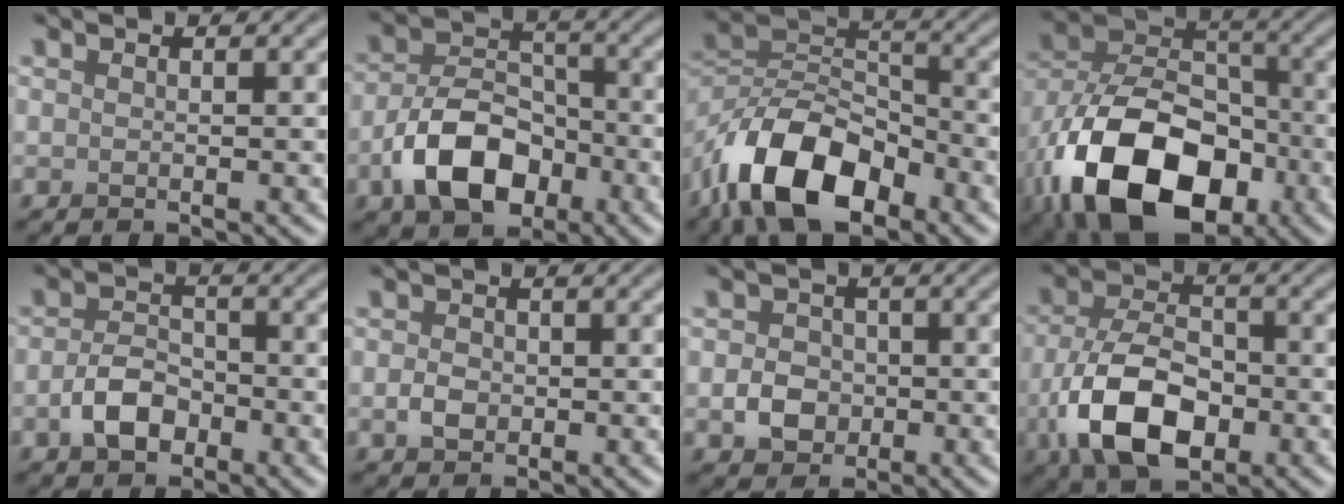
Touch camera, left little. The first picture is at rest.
{"total": 7.7, "force": [-3.3, 4.8, 4.9], "torque": [-0.085, 0.000, -0.063]}
{"total": 10.9, "force": [-6.6, 5.4, 6.8], "torque": [-0.123, 0.010, -0.138]}
{"total": 14.8, "force": [-6.8, 9.0, 9.5], "torque": [-0.182, -0.021, -0.125]}
{"total": 3.6, "force": [-1.6, 2.3, 2.3], "torque": [-0.042, 0.004, -0.034]}
{"total": 1.8, "force": [-0.3, 1.4, 1.0], "torque": [-0.020, -0.001, -0.011]}
{"total": 2.8, "force": [-0.6, 2.4, 1.3], "torque": [-0.019, 0.000, -0.016]}
{"total": 9.4, "force": [-3.4, 5.4, 6.8], "torque": [-0.146, -0.007, -0.071]}